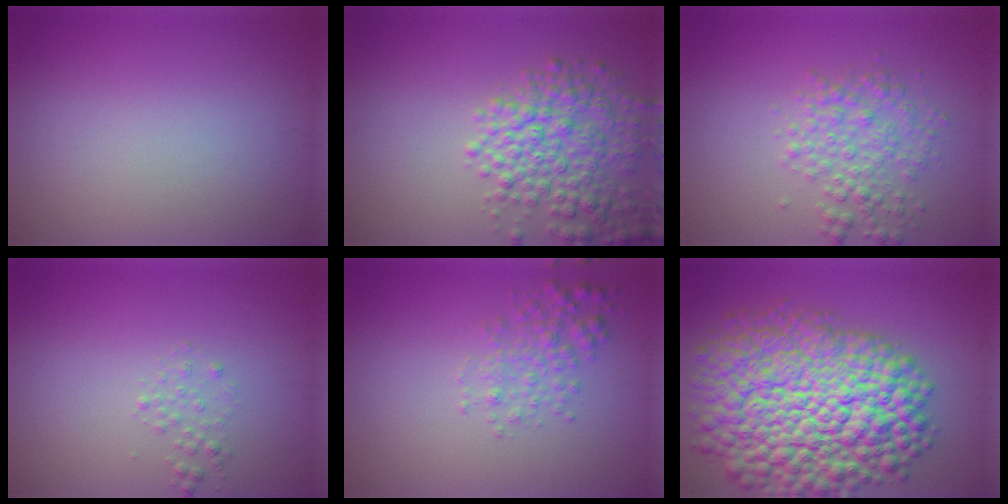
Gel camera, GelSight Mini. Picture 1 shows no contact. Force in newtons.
{"total": 5.6, "press": 5.6, "slide": 0.3}
{"total": 3.4, "press": 3.4, "slide": 0.0}
{"total": 0.9, "press": 0.9, "slide": 0.1}
{"total": 2.4, "press": 2.4, "slide": 0.1}
{"total": 15.8, "press": 15.8, "slide": 0.6}